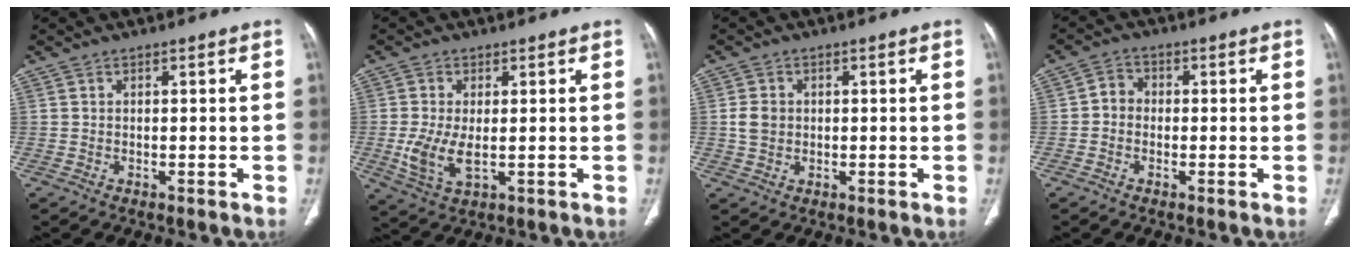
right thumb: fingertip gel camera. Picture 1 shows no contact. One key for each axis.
{"total": 7.1, "fx": -0.6, "fy": 3.5, "fz": 6.1, "tx": -0.132, "ty": -0.009, "tz": -0.004}
{"total": 3.3, "fx": 0.2, "fy": 2.8, "fz": 1.8, "tx": -0.027, "ty": 0.005, "tz": 0.005}
{"total": 3.1, "fx": -0.5, "fy": 2.7, "fz": 1.4, "tx": -0.007, "ty": 0.012, "tz": -0.018}